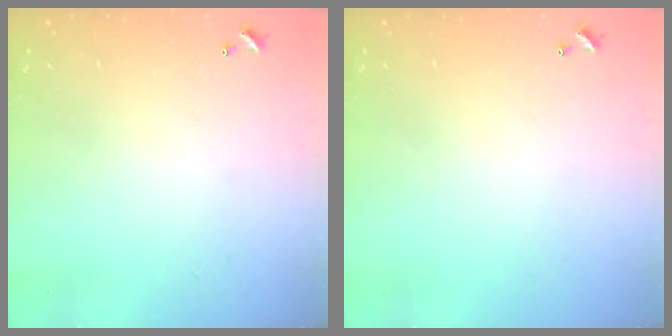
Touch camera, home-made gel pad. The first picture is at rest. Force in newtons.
{"total": 0.0}